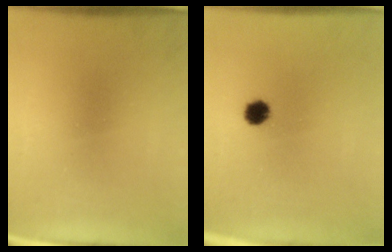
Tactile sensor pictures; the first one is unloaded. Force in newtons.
{"total": 3.8}